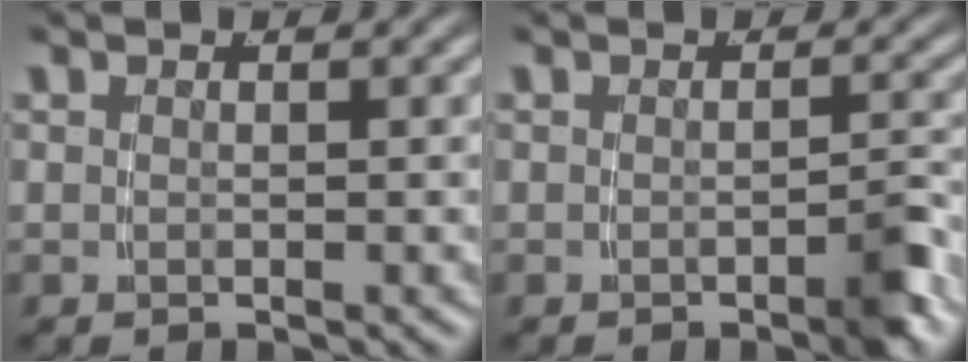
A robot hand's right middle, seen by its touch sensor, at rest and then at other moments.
{"total": 2.0, "force": [-1.2, 0.2, 1.5], "torque": [-0.021, 0.003, -0.026]}